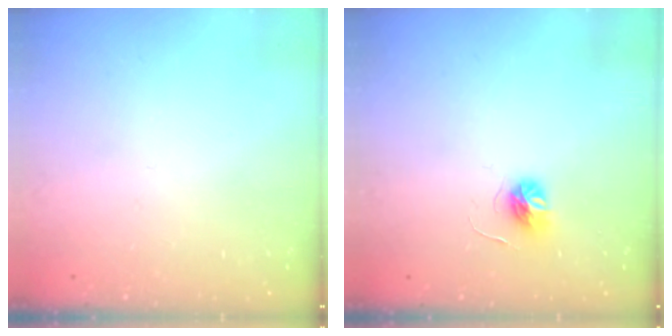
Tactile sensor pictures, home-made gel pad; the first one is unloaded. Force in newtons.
{"total": 5.2, "press": 5.2, "slide": 0.6}